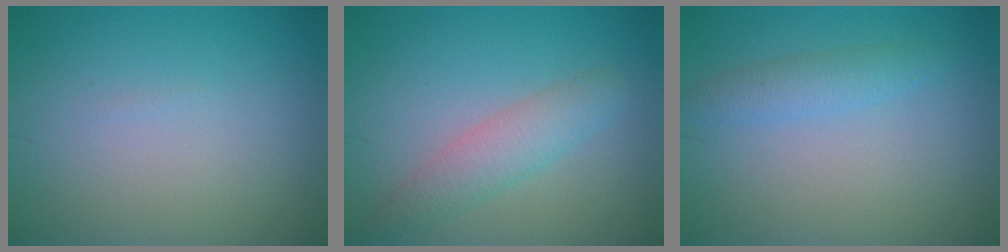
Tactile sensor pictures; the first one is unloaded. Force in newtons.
{"total": 3.0, "press": 2.9, "slide": 0.2}
{"total": 2.0, "press": 1.9, "slide": 0.2}